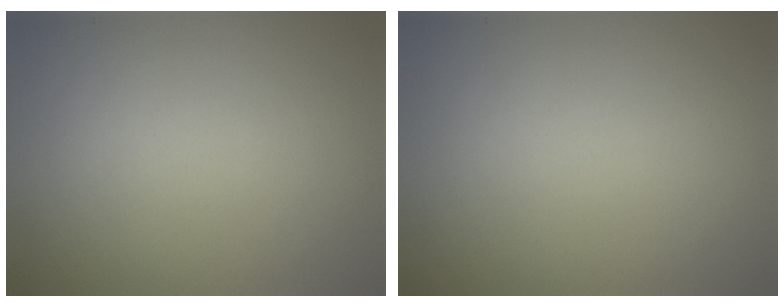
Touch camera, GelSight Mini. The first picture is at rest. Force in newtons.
{"total": 0.0}